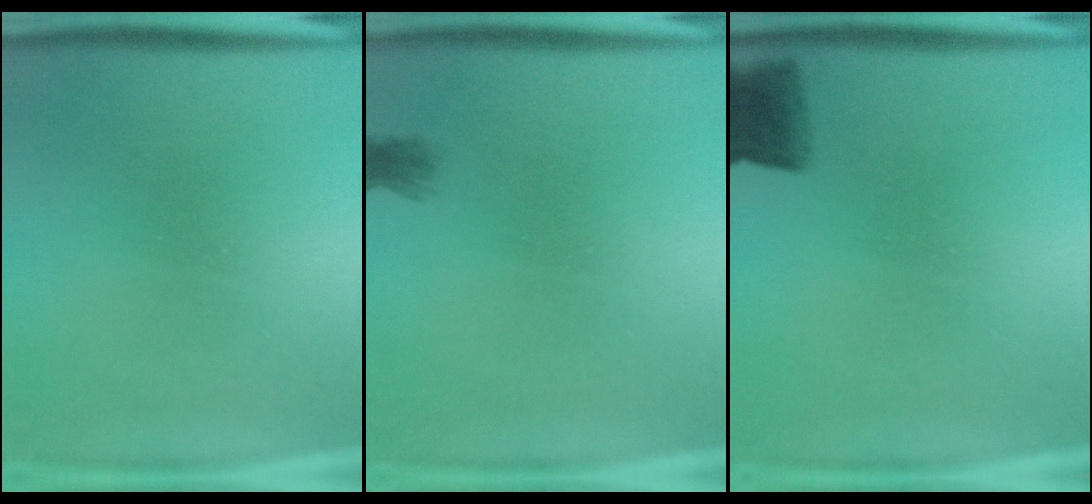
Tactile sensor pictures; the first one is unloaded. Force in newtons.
{"total": 1.9}
{"total": 5.6}